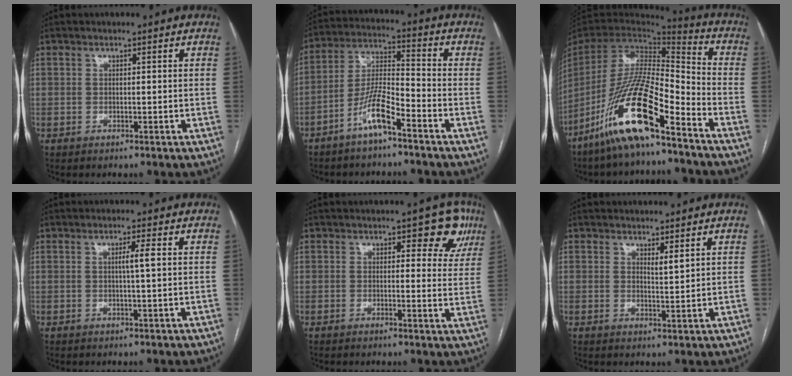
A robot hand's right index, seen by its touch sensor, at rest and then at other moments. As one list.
[{"total": 8.1, "force": [-5.1, 1.1, 6.2], "torque": [-0.133, 0.003, -0.102]}, {"total": 18.0, "force": [-11.7, 2.7, 13.5], "torque": [-0.288, -0.027, -0.221]}, {"total": 2.2, "force": [0.2, -0.5, 2.1], "torque": [-0.037, 0.000, 0.003]}, {"total": 5.7, "force": [3.0, 2.8, 3.9], "torque": [-0.023, 0.000, 0.020]}, {"total": 1.7, "force": [1.1, 0.0, 1.2], "torque": [-0.023, -0.009, 0.021]}]